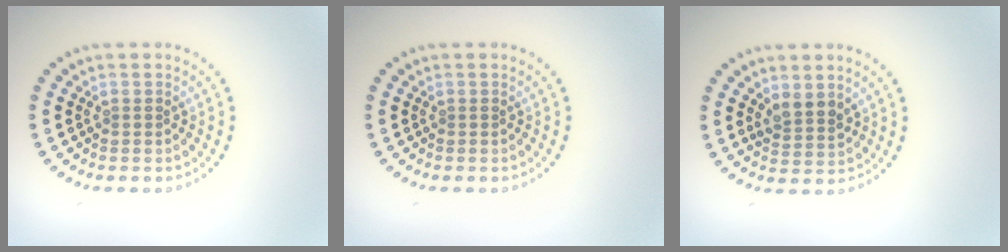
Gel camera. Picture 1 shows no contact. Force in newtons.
{"total": 0.0}
{"total": 2.2, "press": 2.0, "slide": 0.9}